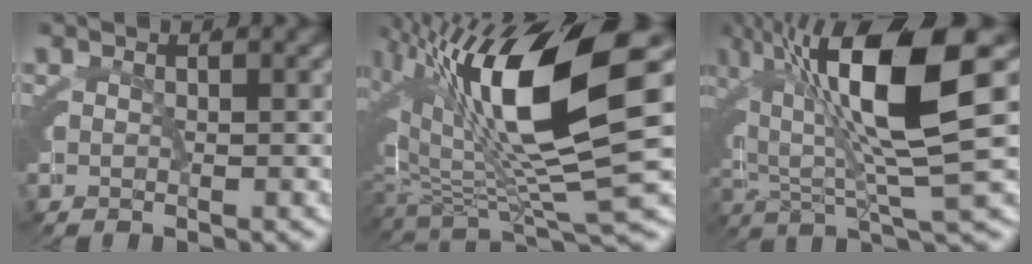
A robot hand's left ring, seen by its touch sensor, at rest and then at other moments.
{"total": 17.4, "force": [2.6, 6.8, 15.9], "torque": [-0.255, 0.014, 0.052]}
{"total": 14.1, "force": [3.3, 5.1, 12.7], "torque": [-0.225, 0.011, 0.060]}